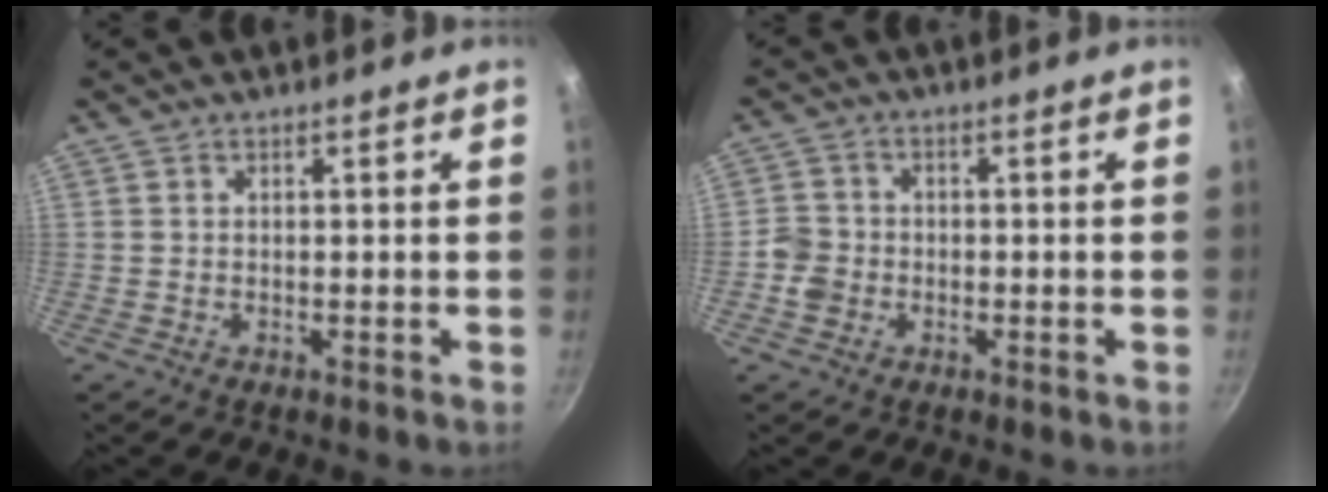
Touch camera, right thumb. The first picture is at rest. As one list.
[{"total": 4.3, "force": [-1.5, 3.8, 1.4], "torque": [-0.014, 0.019, -0.035]}]